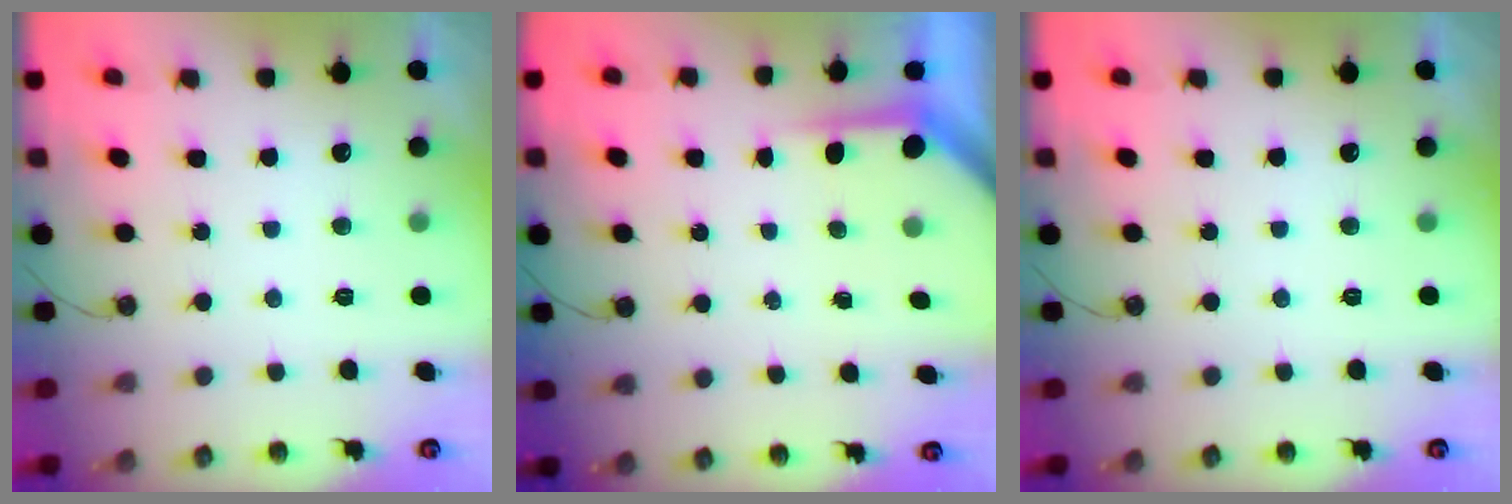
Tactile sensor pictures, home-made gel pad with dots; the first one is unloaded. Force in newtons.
{"total": 3.6, "press": 3.6, "slide": 0.4}
{"total": 0.0}